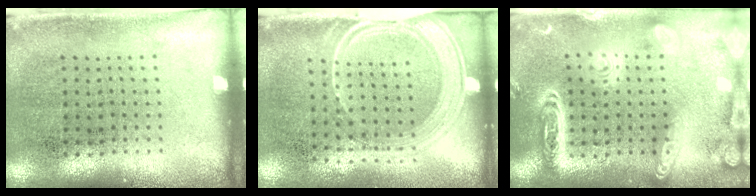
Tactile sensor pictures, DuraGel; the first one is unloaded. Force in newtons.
{"total": 1.7, "press": 1.4, "slide": 1.0}
{"total": 3.1, "press": 3.1, "slide": 0.2}